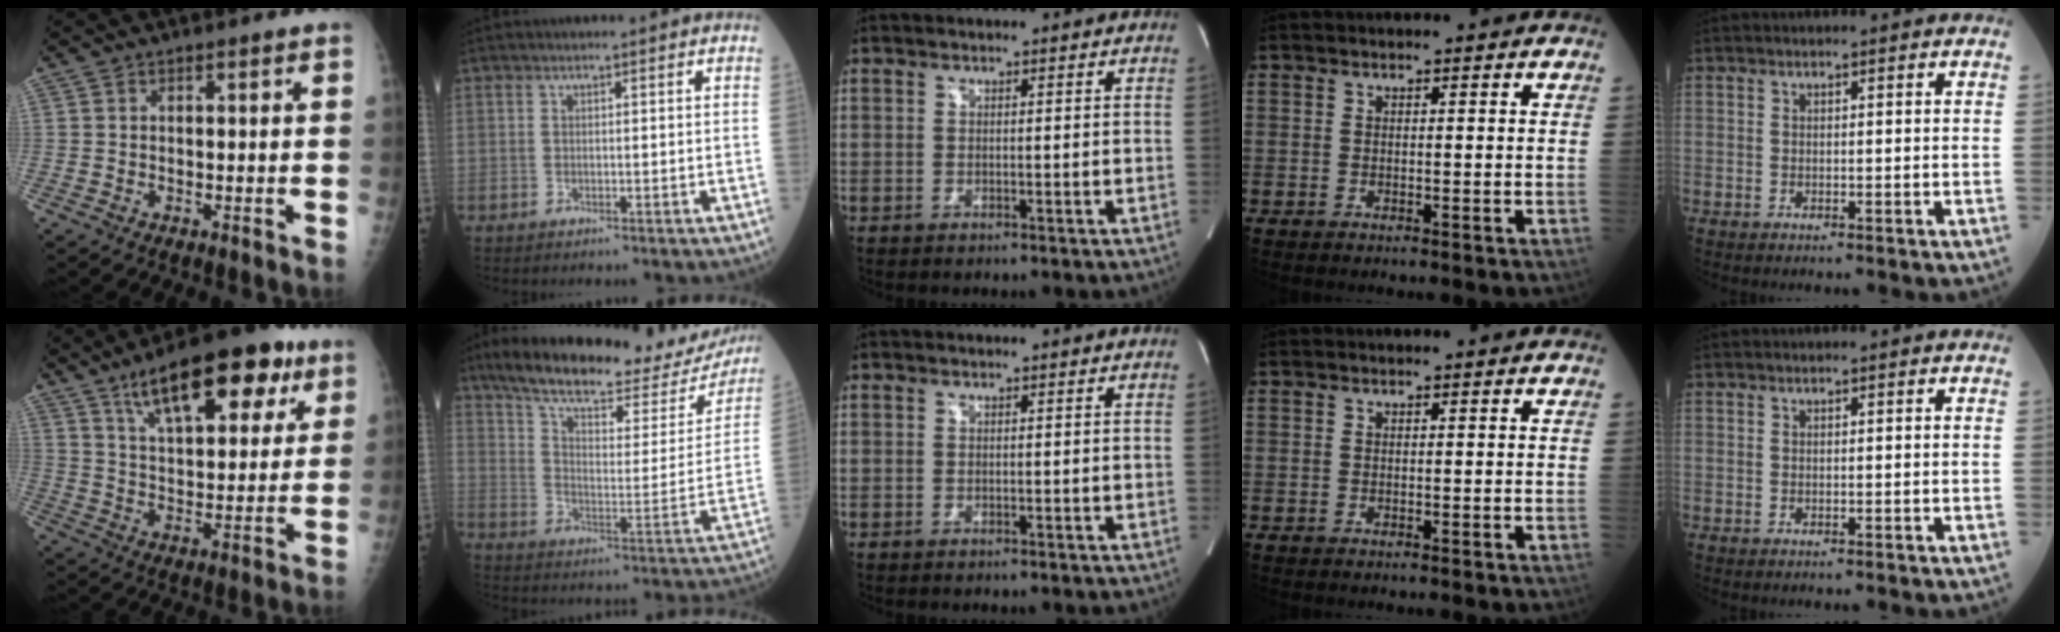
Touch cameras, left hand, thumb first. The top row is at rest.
{"thumb": {"total": 19.4, "force": [10.7, 8.0, 14.0], "torque": [-0.174, -0.022, 0.172]}, "index": {"total": 24.7, "force": [21.6, 5.5, 10.6], "torque": [-0.159, -0.021, 0.288]}}